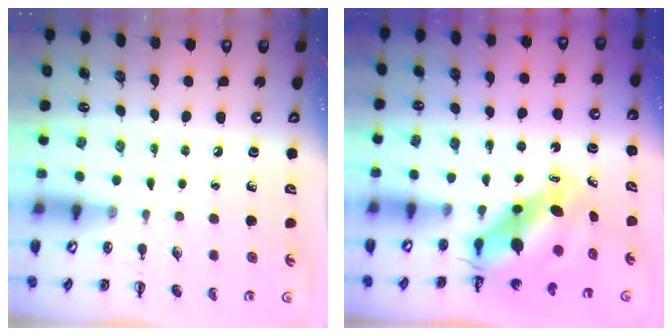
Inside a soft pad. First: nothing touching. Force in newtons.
{"total": 6.4, "press": 6.2, "slide": 1.8}